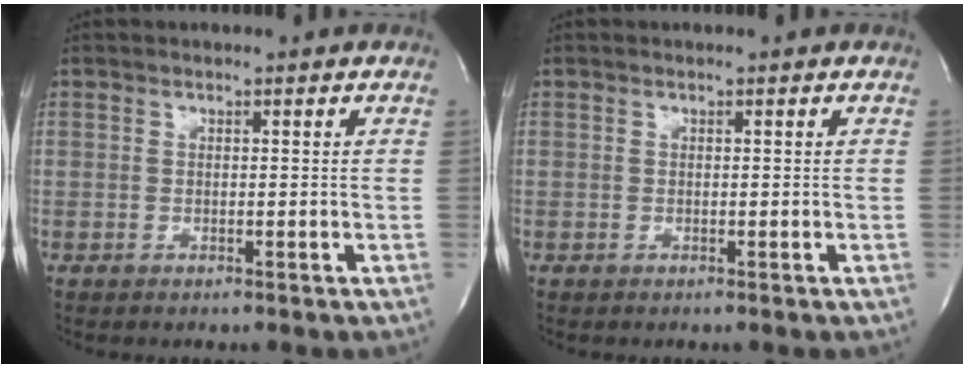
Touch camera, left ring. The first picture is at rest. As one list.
[{"total": 0.0}]